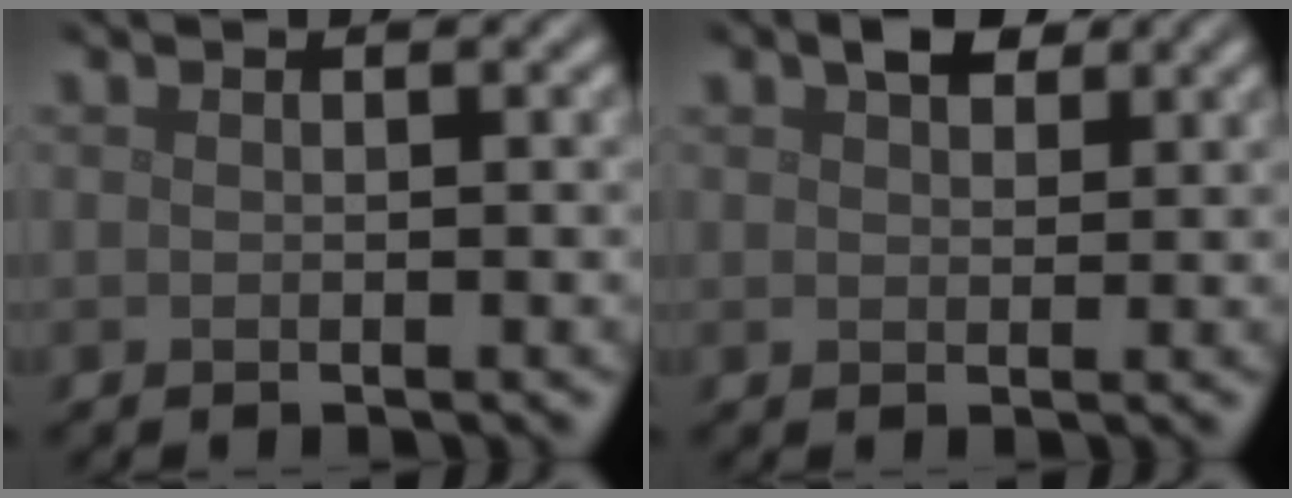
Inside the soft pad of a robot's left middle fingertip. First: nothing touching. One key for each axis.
{"total": 2.8, "fx": 1.6, "fy": 1.7, "fz": 1.6, "tx": -0.030, "ty": 0.003, "tz": 0.026}